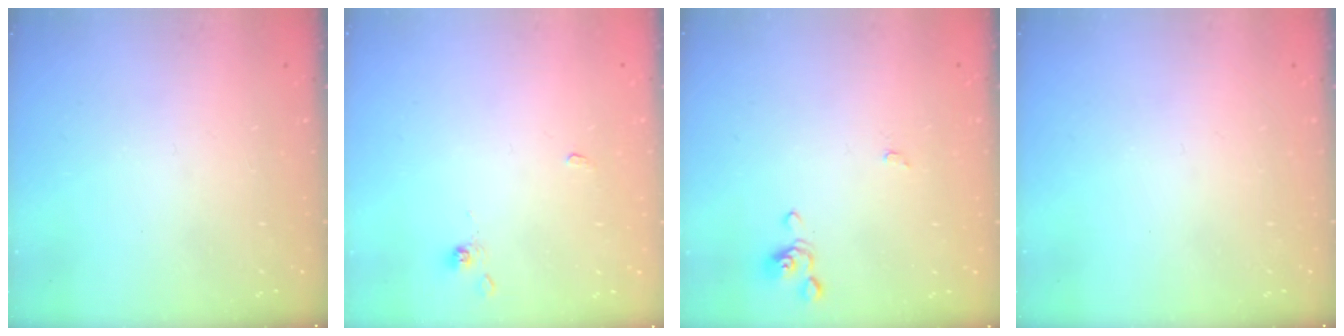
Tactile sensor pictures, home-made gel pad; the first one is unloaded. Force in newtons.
{"total": 0.0}
{"total": 0.5, "press": 0.5, "slide": 0.2}
{"total": 0.0}